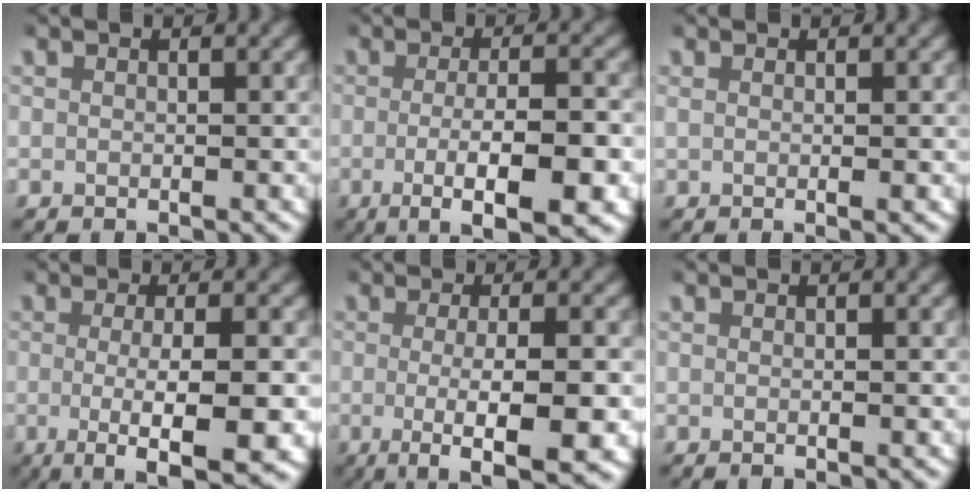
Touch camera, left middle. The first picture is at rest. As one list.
[{"total": 7.5, "force": [-4.1, 1.5, 6.1], "torque": [-0.100, -0.022, -0.051]}, {"total": 0.8, "force": [0.3, -0.2, 0.7], "torque": [-0.012, -0.001, 0.006]}, {"total": 7.1, "force": [-3.7, 1.2, 6.0], "torque": [-0.104, -0.026, -0.043]}, {"total": 7.0, "force": [-3.7, 1.0, 5.8], "torque": [-0.101, -0.026, -0.044]}, {"total": 0.0}]